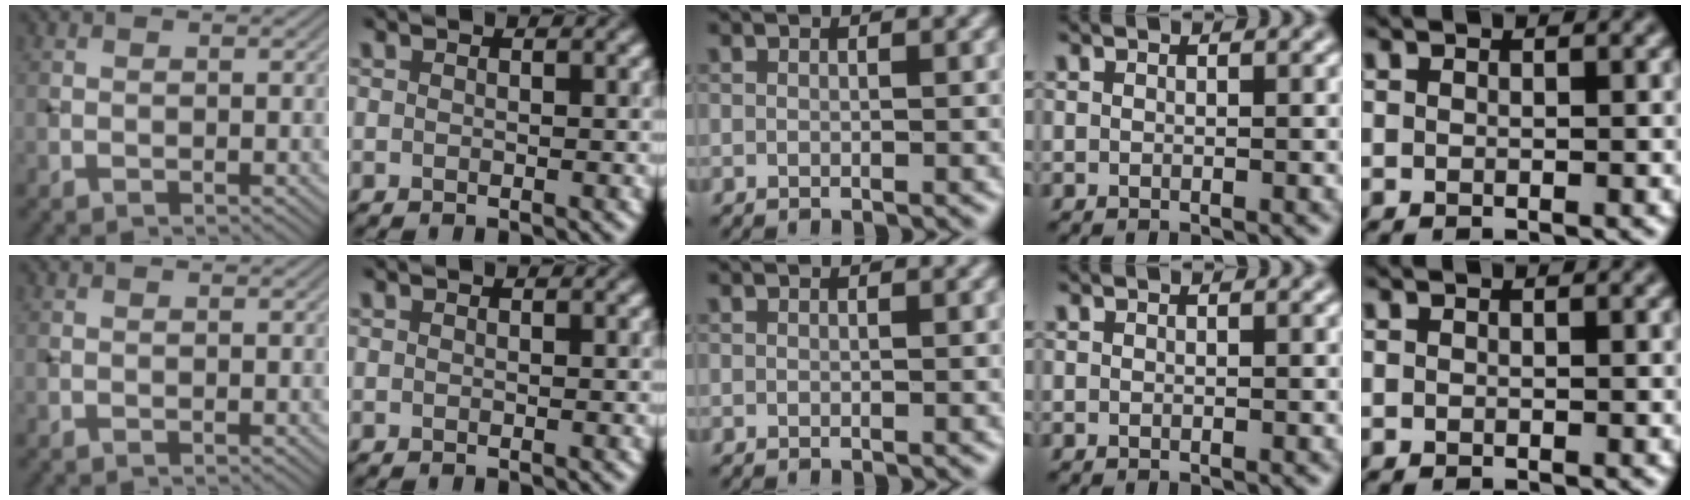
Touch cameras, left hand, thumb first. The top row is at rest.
{}